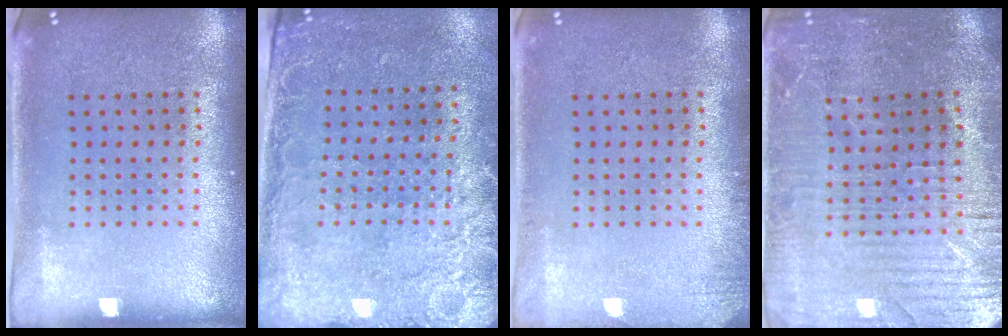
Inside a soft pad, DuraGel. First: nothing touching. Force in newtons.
{"total": 2.5, "press": 2.2, "slide": 1.3}
{"total": 1.2, "press": 1.2, "slide": 0.2}
{"total": 2.7, "press": 2.6, "slide": 0.6}